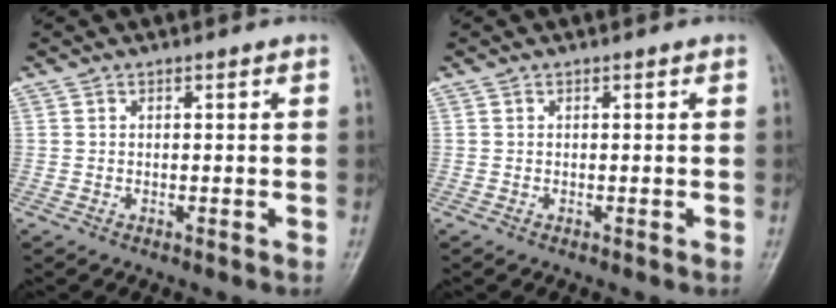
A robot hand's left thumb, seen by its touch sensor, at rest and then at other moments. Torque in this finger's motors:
{"motor_torque": [0.00, 0.00, -0.04, -0.06, 0.00]}